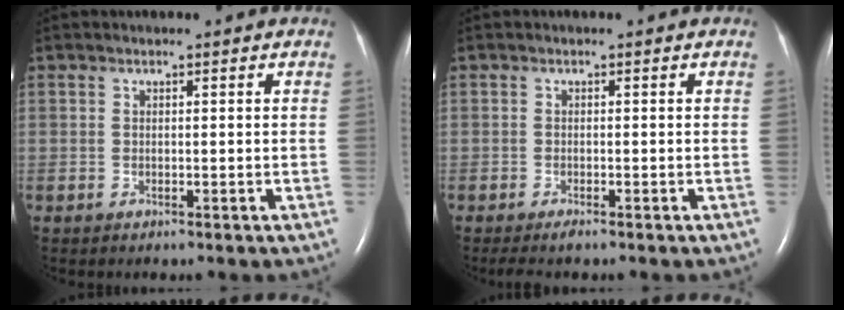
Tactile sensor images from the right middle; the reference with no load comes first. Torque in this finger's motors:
{"motor_torque": [0.27, -0.26, -0.02, 0.02]}